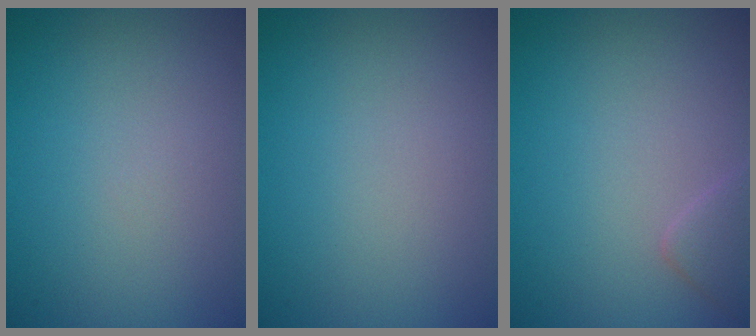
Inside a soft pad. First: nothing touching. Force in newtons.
{"total": 0.0}
{"total": 1.7, "press": 1.7, "slide": 0.1}